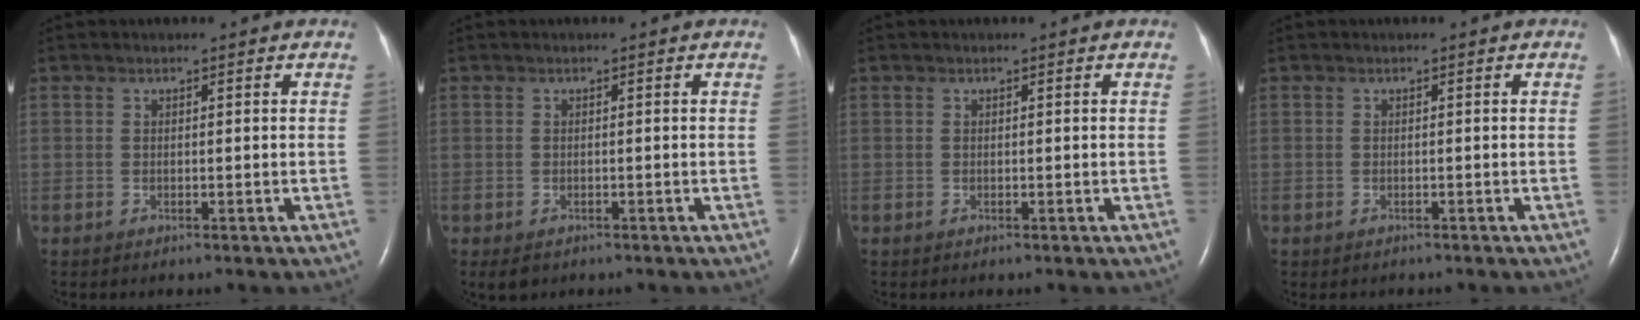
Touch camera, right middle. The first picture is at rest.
{"total": 2.1, "force": [-1.4, 1.3, 0.9], "torque": [-0.016, -0.003, -0.014]}
{"total": 0.0}
{"total": 0.6, "force": [-0.5, 0.4, 0.1], "torque": [-0.012, 0.000, -0.007]}